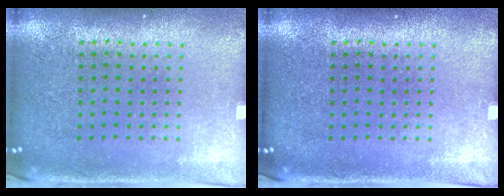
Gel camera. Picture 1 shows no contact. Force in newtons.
{"total": 0.0}